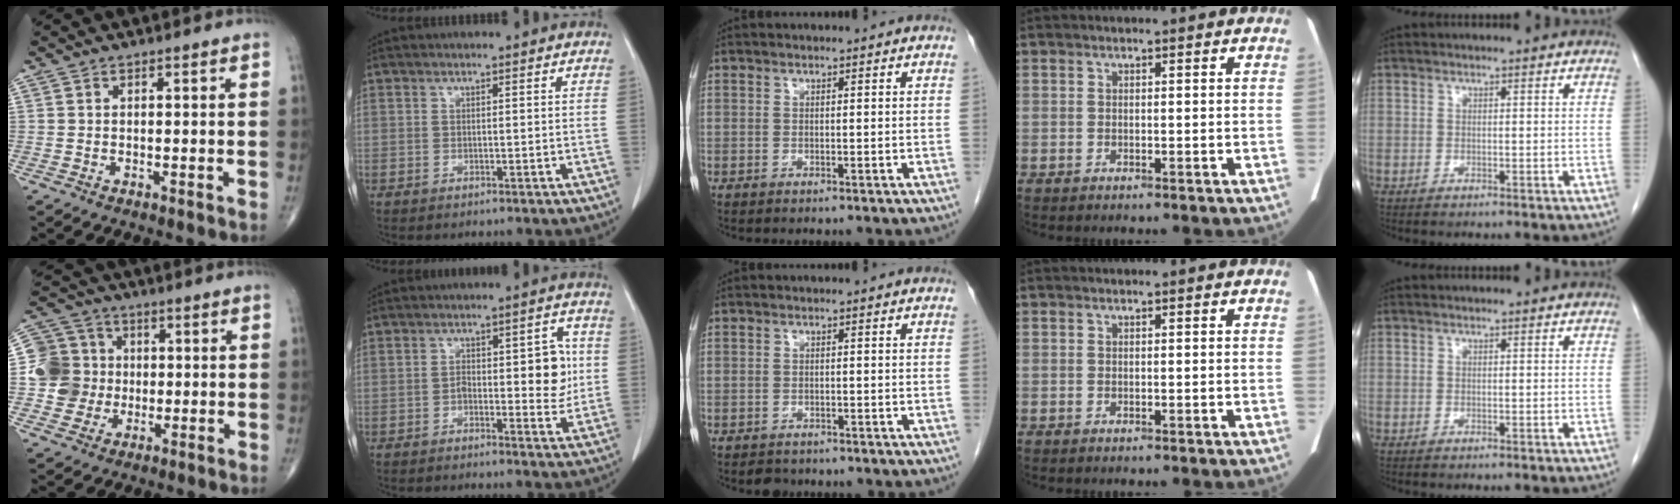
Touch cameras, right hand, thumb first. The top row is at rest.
{"thumb": {"total": 10.0, "force": [-0.4, 9.7, 2.5], "torque": [-0.017, 0.016, -0.010]}, "index": {"total": 7.4, "force": [-0.3, 3.0, 6.7], "torque": [-0.081, 0.014, -0.003]}, "middle": {"total": 1.8, "force": [-1.5, 0.9, 0.2], "torque": [-0.011, -0.001, -0.023]}}